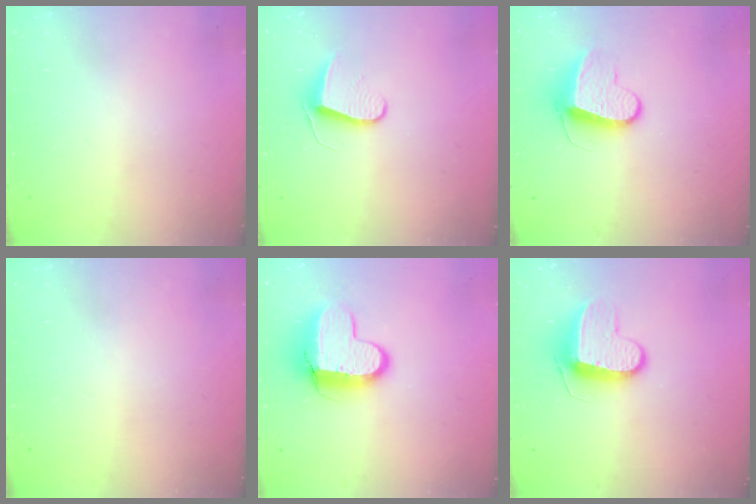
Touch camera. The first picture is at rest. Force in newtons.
{"total": 7.0, "press": 7.0, "slide": 0.6}
{"total": 10.3, "press": 10.2, "slide": 0.9}
{"total": 0.0}
{"total": 10.5, "press": 10.4, "slide": 0.8}
{"total": 9.9, "press": 9.9, "slide": 0.2}